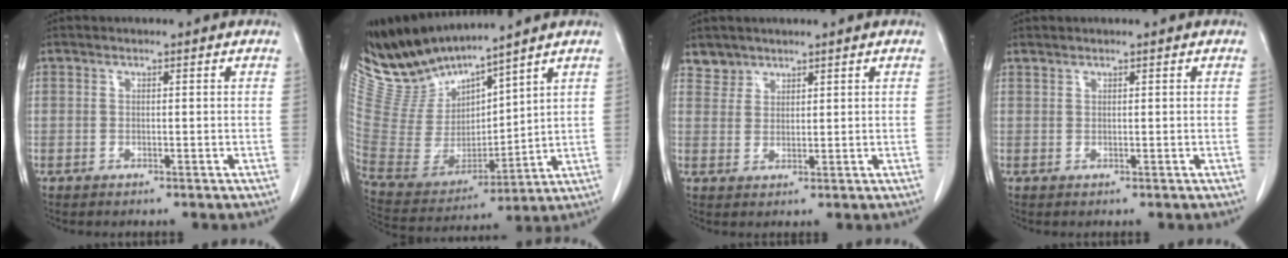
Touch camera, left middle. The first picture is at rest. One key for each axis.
{"total": 10.7, "fx": 10.5, "fy": 0.3, "fz": 2.1, "tx": -0.071, "ty": -0.006, "tz": 0.234}
{"total": 2.6, "fx": 2.2, "fy": 1.4, "fz": -0.5, "tx": 0.016, "ty": 0.006, "tz": 0.039}
{"total": 0.6, "fx": 0.6, "fy": 0.1, "fz": 0.0, "tx": -0.003, "ty": 0.000, "tz": 0.012}